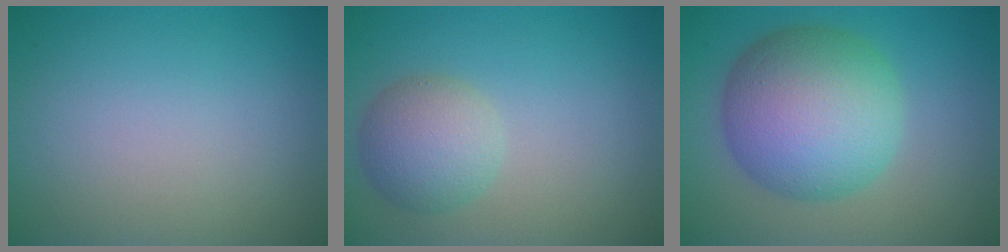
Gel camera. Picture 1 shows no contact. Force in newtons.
{"total": 3.9, "press": 3.9, "slide": 0.2}
{"total": 10.4, "press": 10.4, "slide": 0.3}